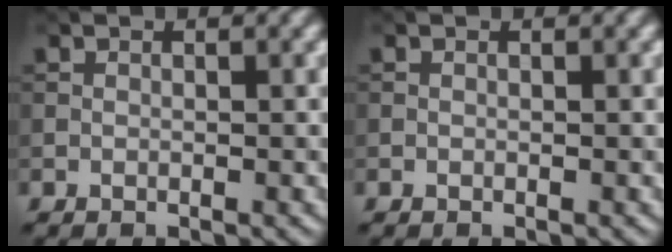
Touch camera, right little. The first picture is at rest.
{"total": 0.0}